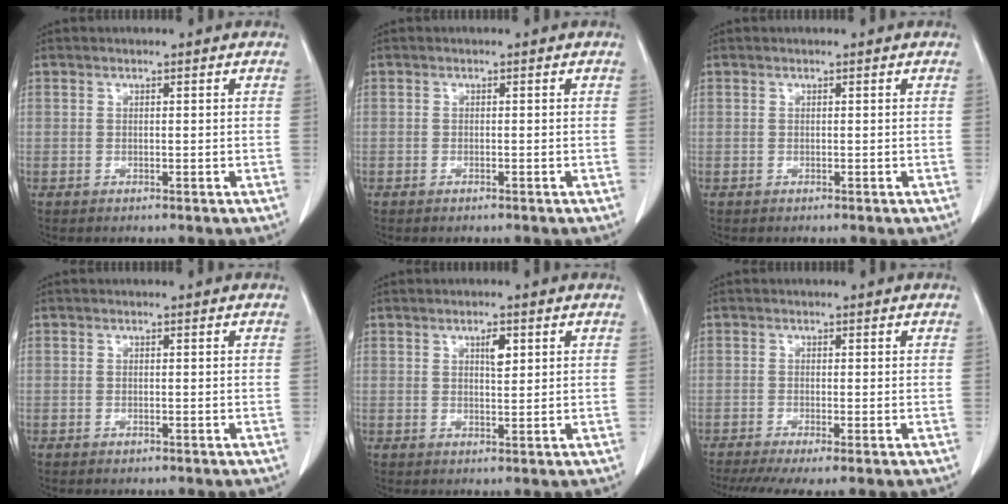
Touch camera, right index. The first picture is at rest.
{"total": 0.5, "force": [-0.4, 0.1, 0.3], "torque": [-0.011, -0.001, -0.006]}
{"total": 0.0}
{"total": 0.6, "force": [-0.4, 0.3, 0.3], "torque": [-0.008, -0.001, -0.005]}
{"total": 2.4, "force": [1.0, 0.8, 2.0], "torque": [-0.035, -0.001, 0.018]}
{"total": 6.6, "force": [-4.9, 0.6, 4.4], "torque": [-0.069, -0.014, -0.081]}